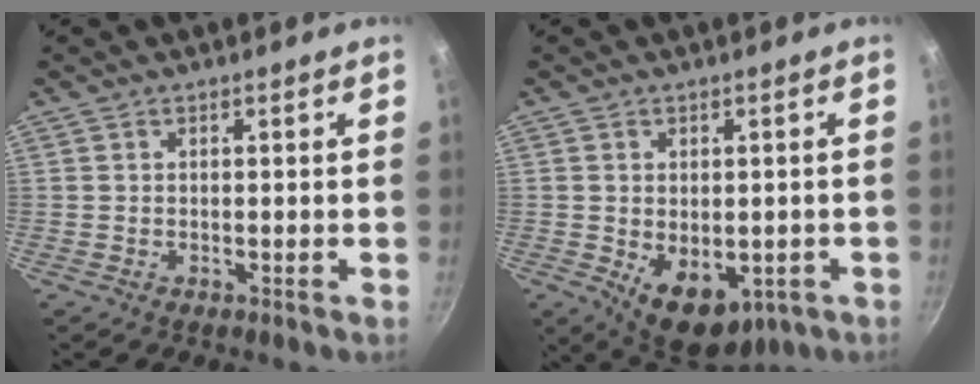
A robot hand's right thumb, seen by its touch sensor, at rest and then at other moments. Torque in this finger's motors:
{"motor_torque": [-0.44, 0.55, 0.52, 0.52, 0.09]}